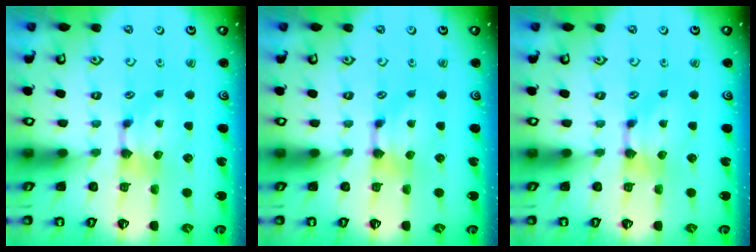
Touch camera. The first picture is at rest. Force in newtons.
{"total": 0.0}
{"total": 0.0}